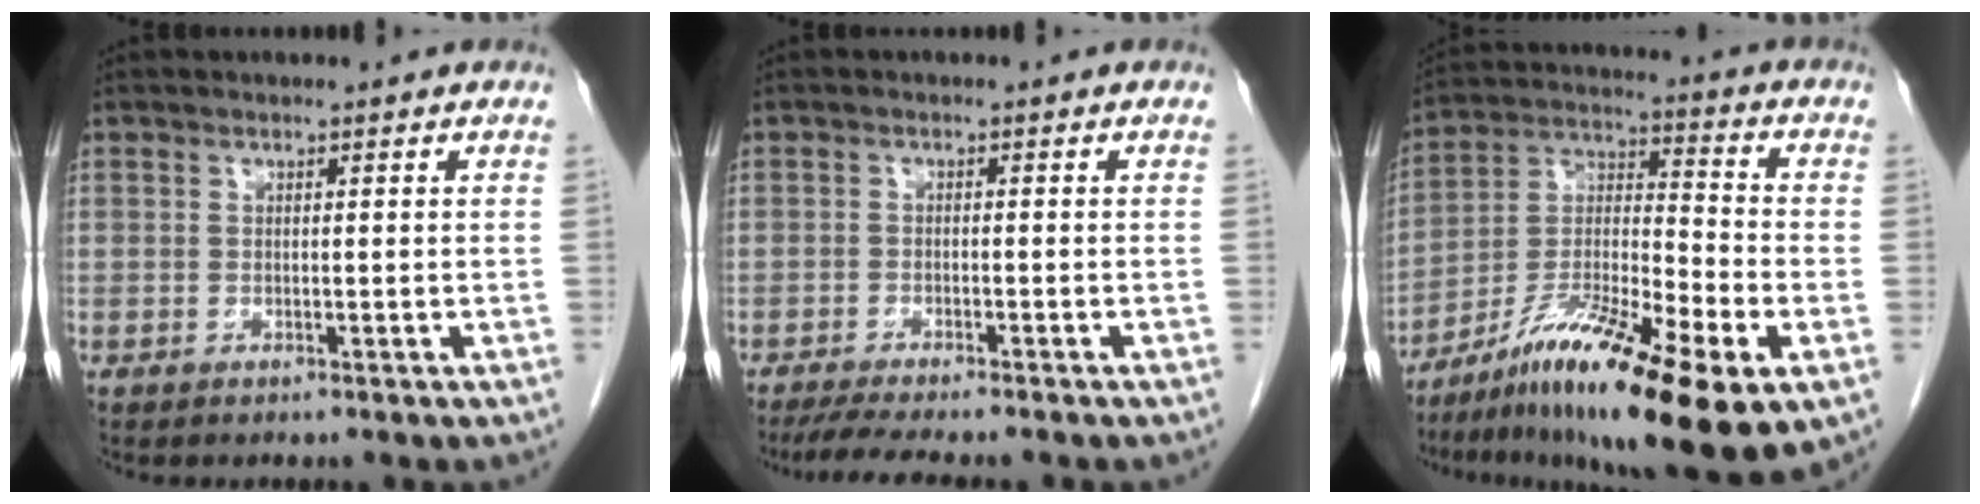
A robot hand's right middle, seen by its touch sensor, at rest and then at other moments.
{"total": 7.0, "force": [-6.0, 0.4, 3.7], "torque": [-0.050, -0.014, -0.094]}
{"total": 20.5, "force": [-11.2, 2.5, 16.9], "torque": [-0.284, -0.023, -0.187]}